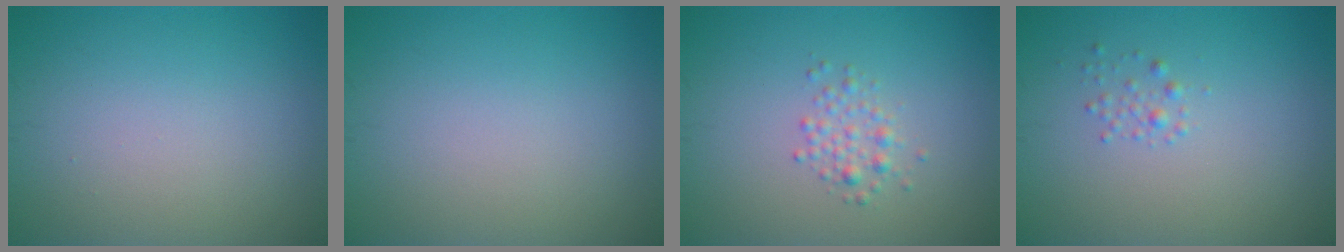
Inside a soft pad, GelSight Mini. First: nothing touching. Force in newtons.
{"total": 0.0}
{"total": 1.6, "press": 1.6, "slide": 0.0}
{"total": 0.9, "press": 0.9, "slide": 0.1}